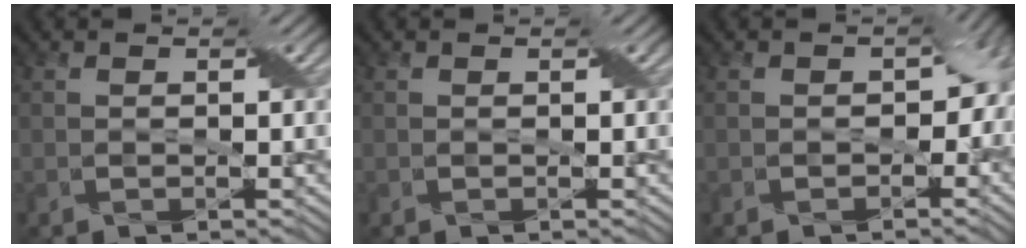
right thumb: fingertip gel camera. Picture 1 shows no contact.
{"total": 0.0}
{"total": 4.1, "force": [-0.9, 3.2, 2.4], "torque": [-0.017, -0.013, -0.012]}